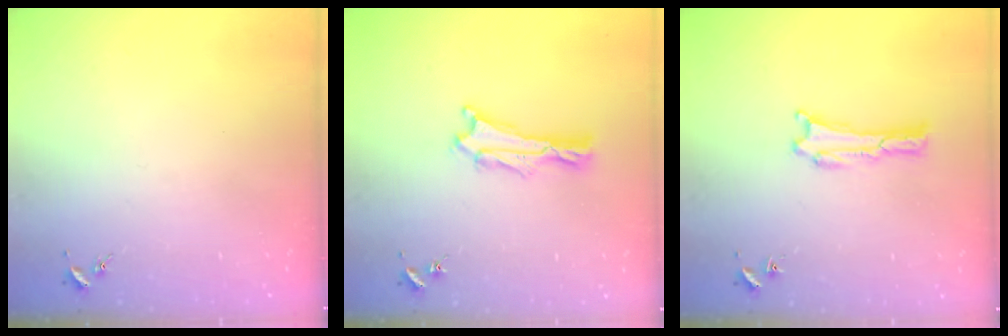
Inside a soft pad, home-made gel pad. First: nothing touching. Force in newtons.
{"total": 0.9, "press": 0.9, "slide": 0.2}
{"total": 0.0}